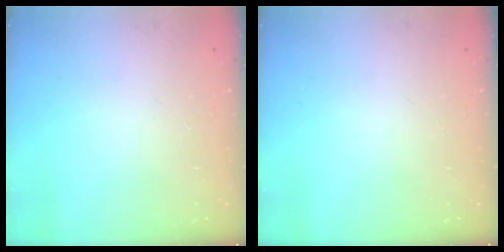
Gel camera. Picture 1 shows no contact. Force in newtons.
{"total": 0.0}